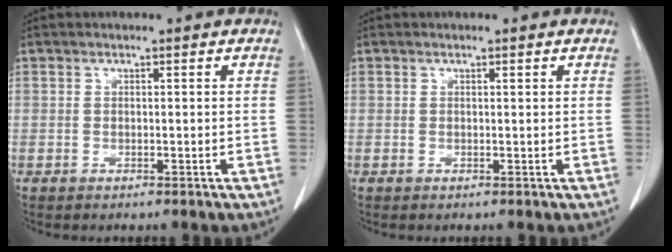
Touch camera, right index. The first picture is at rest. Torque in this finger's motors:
{"motor_torque": [-0.09, 0.03, 0.04, -0.01]}